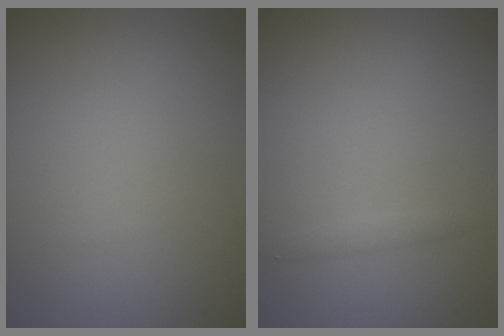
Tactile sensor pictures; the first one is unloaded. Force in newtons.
{"total": 0.7, "press": 0.7, "slide": 0.0}